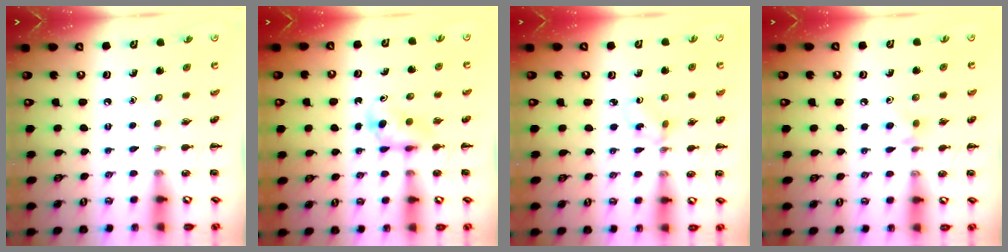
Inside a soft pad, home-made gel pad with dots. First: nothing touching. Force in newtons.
{"total": 3.5, "press": 3.2, "slide": 1.5}
{"total": 1.7, "press": 1.6, "slide": 0.7}
{"total": 4.8, "press": 4.5, "slide": 1.7}